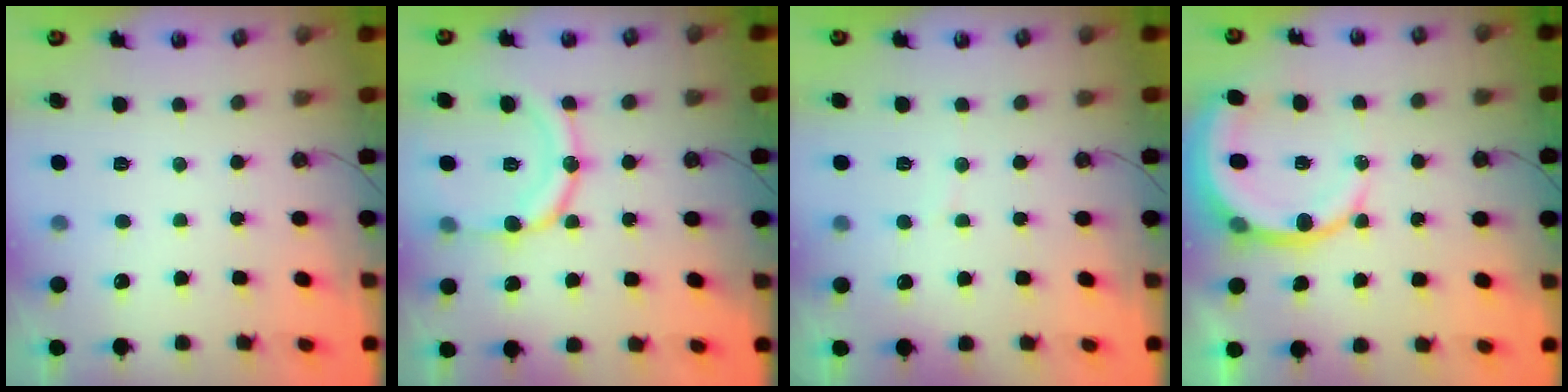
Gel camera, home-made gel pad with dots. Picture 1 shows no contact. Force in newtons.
{"total": 15.2, "press": 15.2, "slide": 1.3}
{"total": 2.6, "press": 2.6, "slide": 0.4}
{"total": 11.7, "press": 11.5, "slide": 2.2}